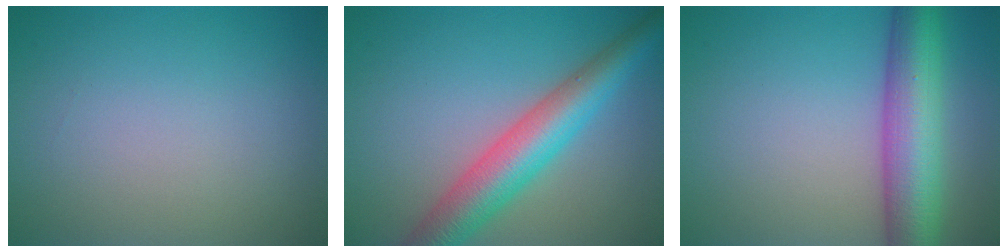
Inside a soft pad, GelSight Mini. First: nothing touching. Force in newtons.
{"total": 6.8, "press": 6.8, "slide": 0.1}
{"total": 8.2, "press": 8.2, "slide": 0.2}